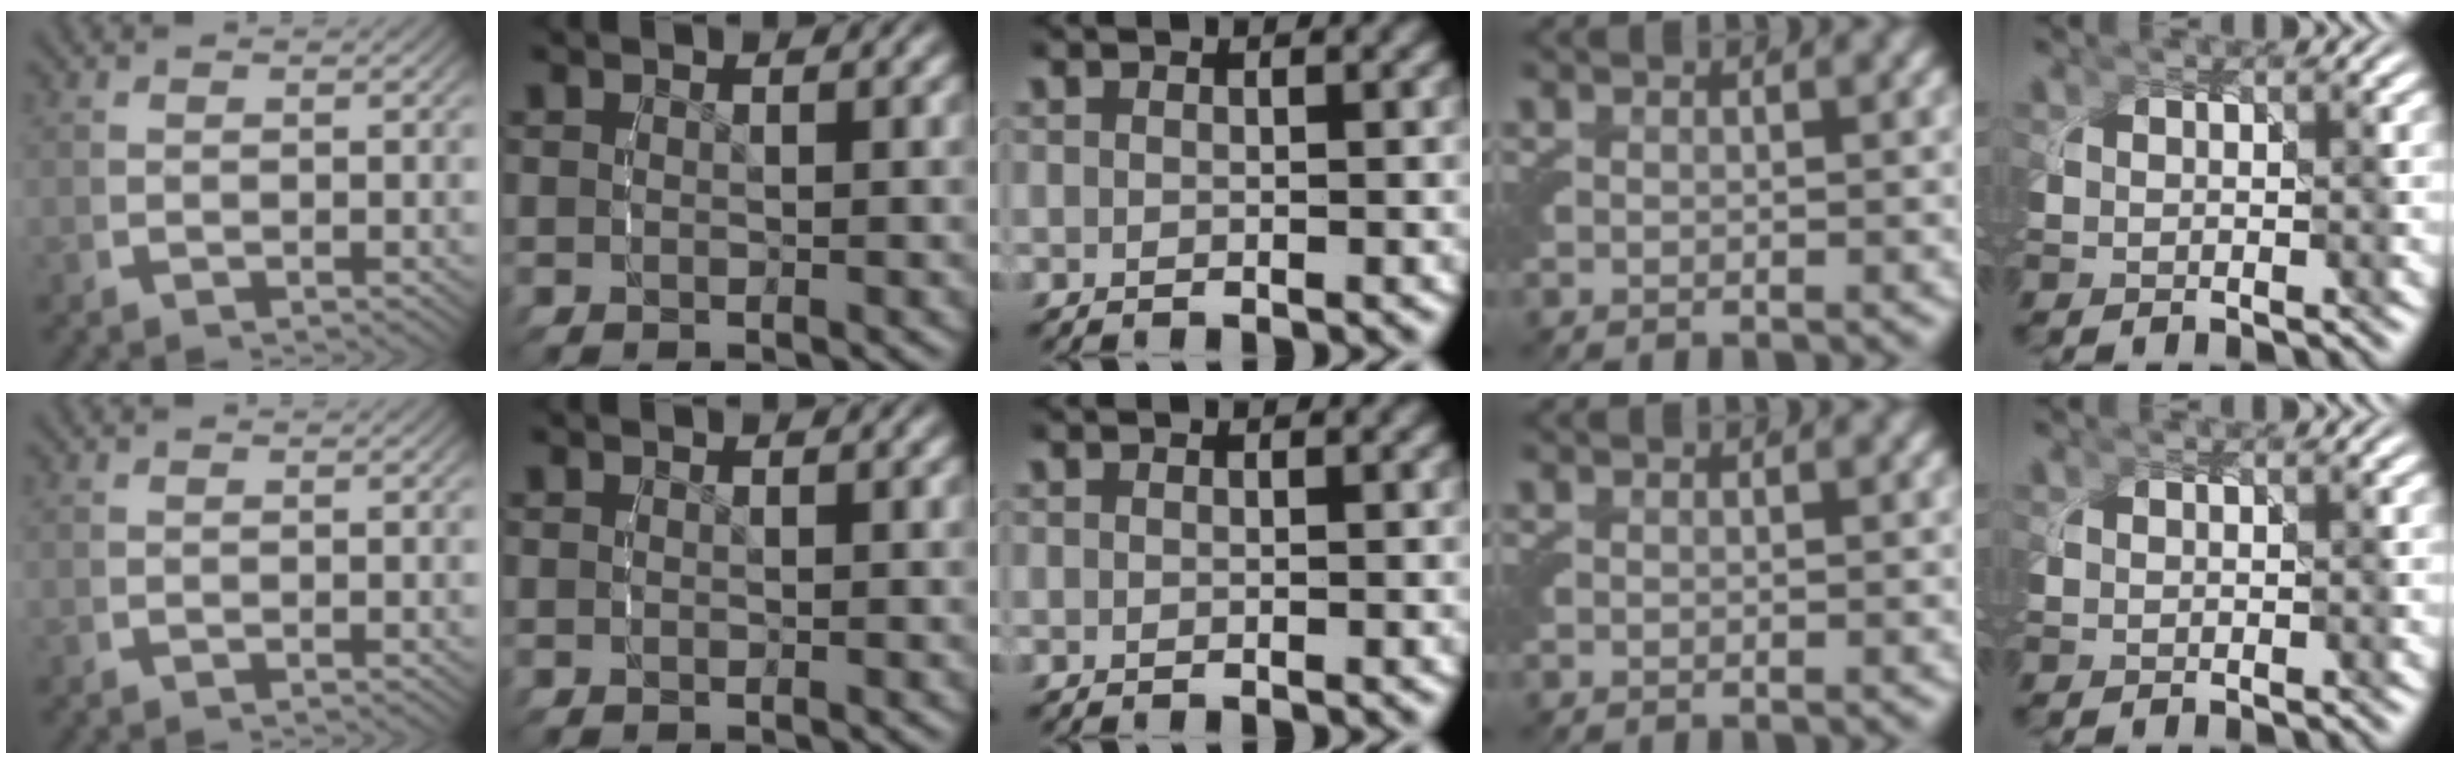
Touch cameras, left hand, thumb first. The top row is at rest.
{}